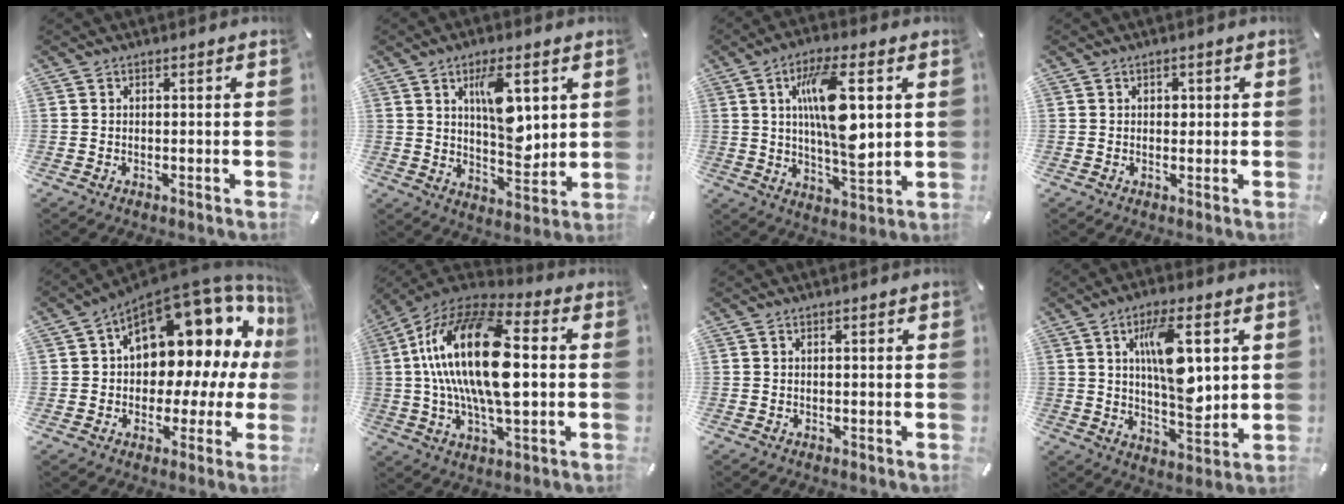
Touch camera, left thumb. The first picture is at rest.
{"total": 11.8, "force": [4.8, 5.4, 9.3], "torque": [-0.146, -0.020, 0.077]}
{"total": 15.7, "force": [3.7, 5.4, 14.3], "torque": [-0.268, -0.009, 0.055]}
{"total": 1.6, "force": [0.3, 1.3, 0.8], "torque": [-0.002, 0.001, 0.000]}
{"total": 16.6, "force": [7.8, 9.8, 11.0], "torque": [-0.139, -0.076, 0.125]}
{"total": 24.5, "force": [2.3, 11.3, 21.6], "torque": [-0.428, -0.004, 0.035]}
{"total": 0.9, "force": [0.4, 0.1, 0.8], "torque": [-0.015, 0.000, 0.007]}
{"total": 14.5, "force": [4.5, 5.9, 12.5], "torque": [-0.212, -0.011, 0.069]}